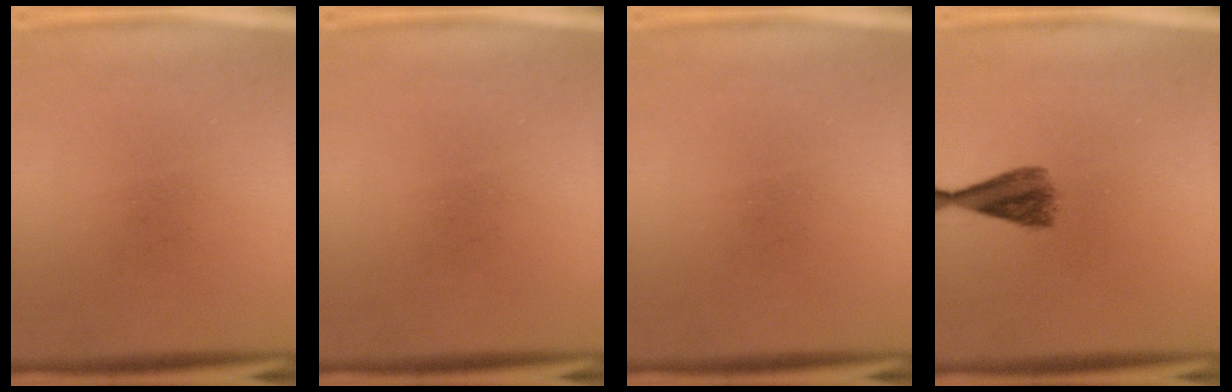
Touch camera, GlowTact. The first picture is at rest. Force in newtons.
{"total": 0.0}
{"total": 0.0}
{"total": 4.3}